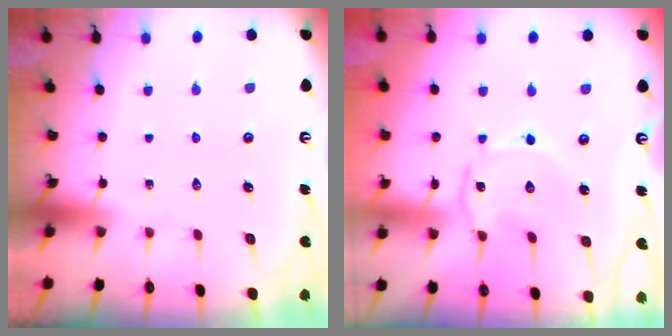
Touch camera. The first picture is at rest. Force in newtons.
{"total": 2.0, "press": 2.0, "slide": 0.3}